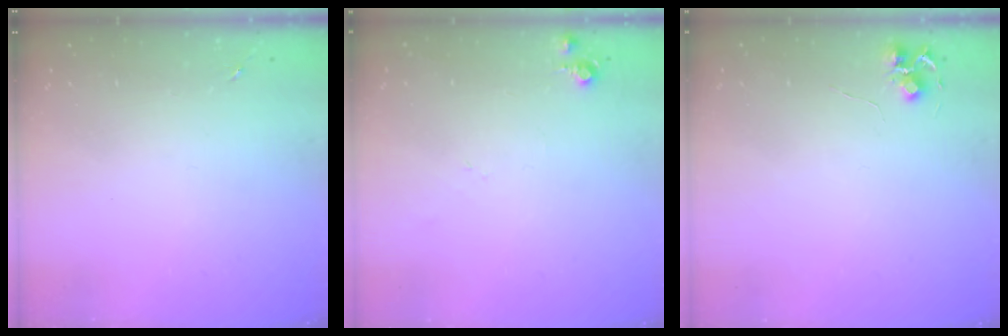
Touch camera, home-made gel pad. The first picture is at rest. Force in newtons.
{"total": 4.2, "press": 4.2, "slide": 0.6}
{"total": 5.9, "press": 5.9, "slide": 0.5}